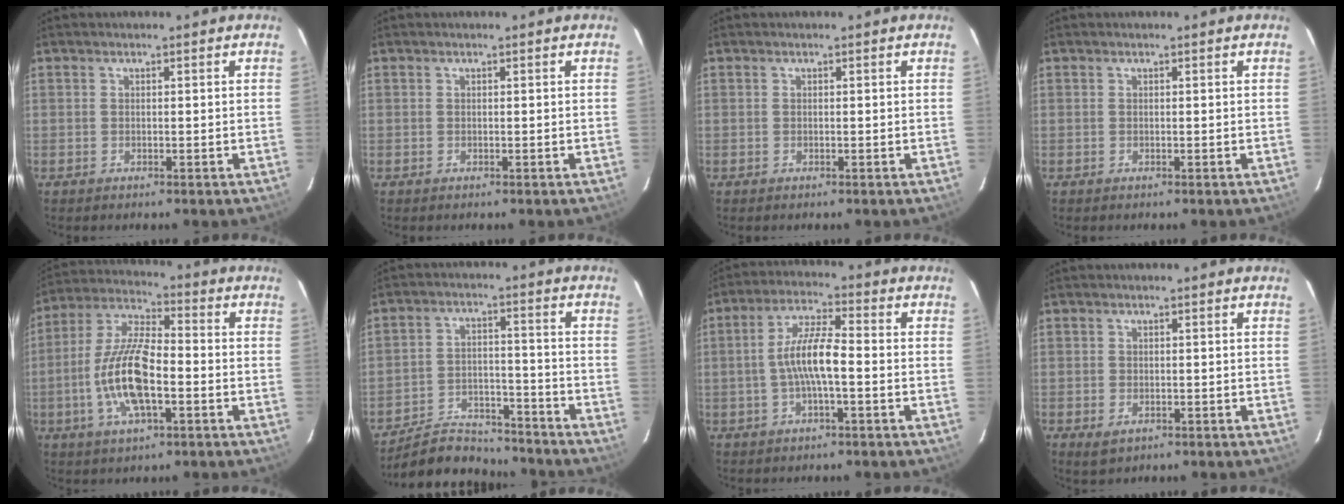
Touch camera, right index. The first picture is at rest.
{"total": 0.0}
{"total": 0.0}
{"total": 0.0}
{"total": 14.1, "force": [-3.7, 4.9, 12.6], "torque": [-0.266, 0.000, -0.073]}
{"total": 12.5, "force": [-11.7, 3.8, 2.3], "torque": [-0.067, 0.018, -0.179]}
{"total": 8.0, "force": [-1.5, 1.4, 7.7], "torque": [-0.157, 0.010, -0.029]}
{"total": 2.6, "force": [-1.1, 1.7, 1.6], "torque": [-0.027, -0.007, -0.016]}